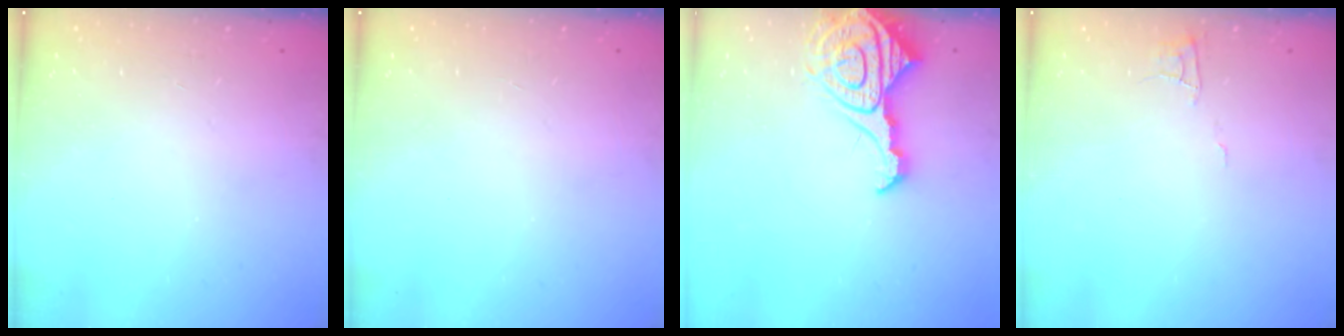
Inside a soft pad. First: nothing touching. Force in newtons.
{"total": 0.0}
{"total": 15.8, "press": 15.7, "slide": 1.5}
{"total": 4.3, "press": 4.3, "slide": 0.5}